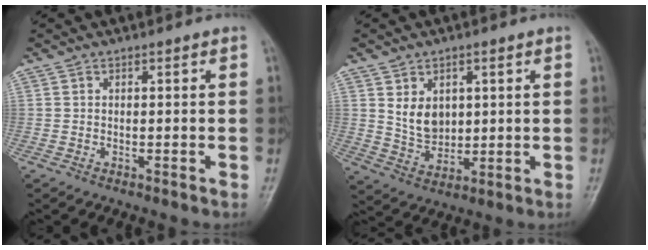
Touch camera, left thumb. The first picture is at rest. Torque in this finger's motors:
{"motor_torque": [-0.07, 0.10, 0.12, -0.04, 0.03]}